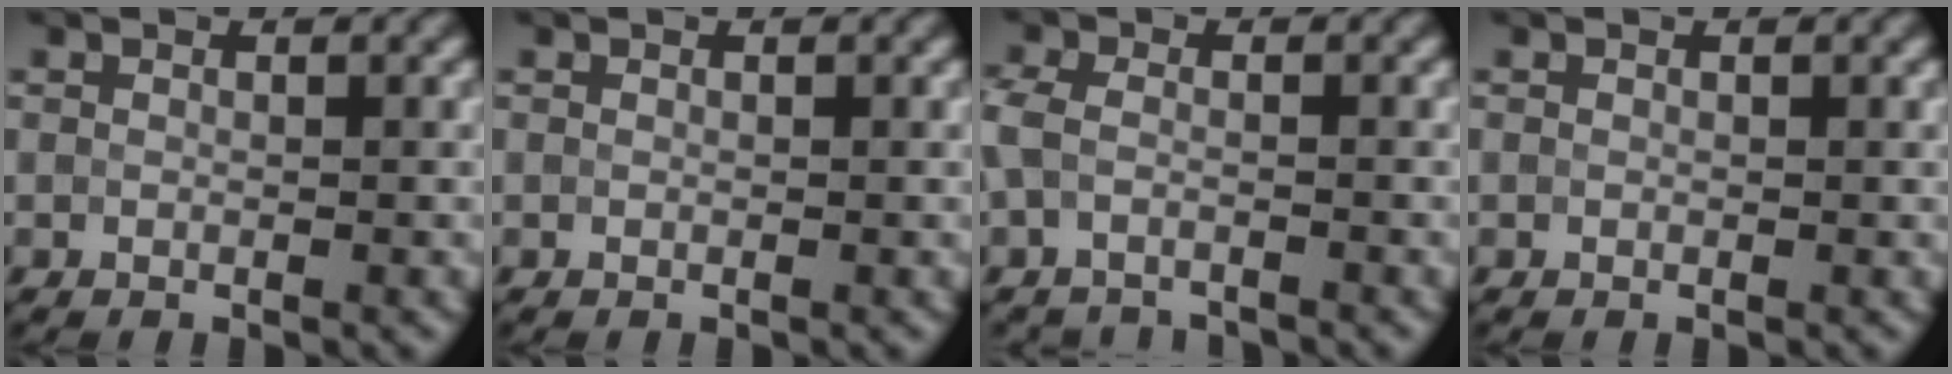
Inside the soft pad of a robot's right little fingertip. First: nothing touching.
{"total": 0.0}
{"total": 3.4, "force": [-2.8, 1.3, 1.2], "torque": [-0.035, -0.012, -0.059]}
{"total": 0.0}